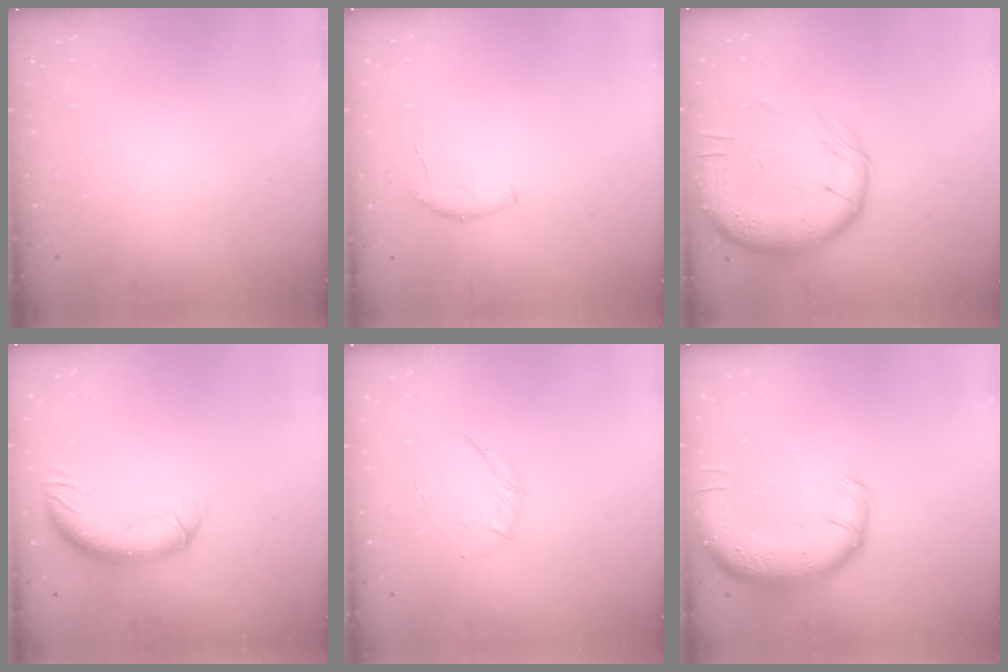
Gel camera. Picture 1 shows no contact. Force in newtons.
{"total": 5.3, "press": 5.2, "slide": 0.6}
{"total": 15.7, "press": 15.3, "slide": 3.2}
{"total": 11.7, "press": 11.5, "slide": 2.1}
{"total": 4.0, "press": 4.0, "slide": 0.7}
{"total": 13.7, "press": 13.3, "slide": 3.4}